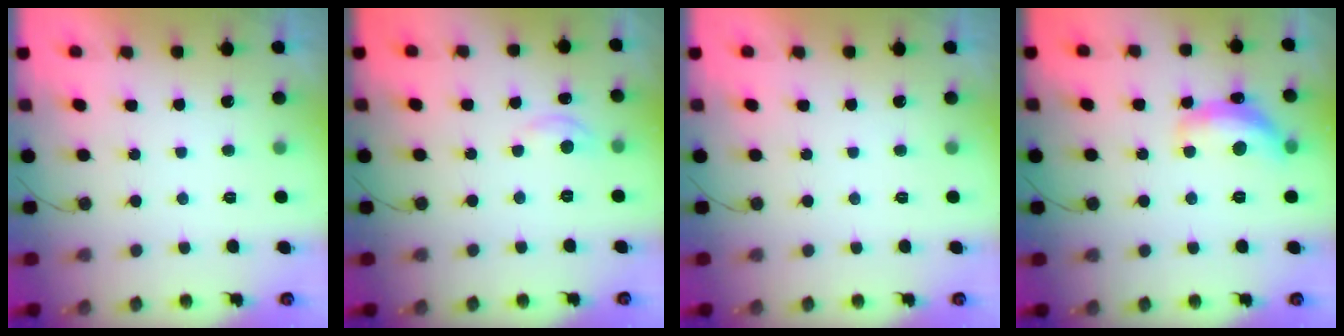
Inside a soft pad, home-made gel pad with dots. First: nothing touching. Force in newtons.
{"total": 3.0, "press": 3.0, "slide": 0.4}
{"total": 0.0}
{"total": 14.6, "press": 14.6, "slide": 0.7}